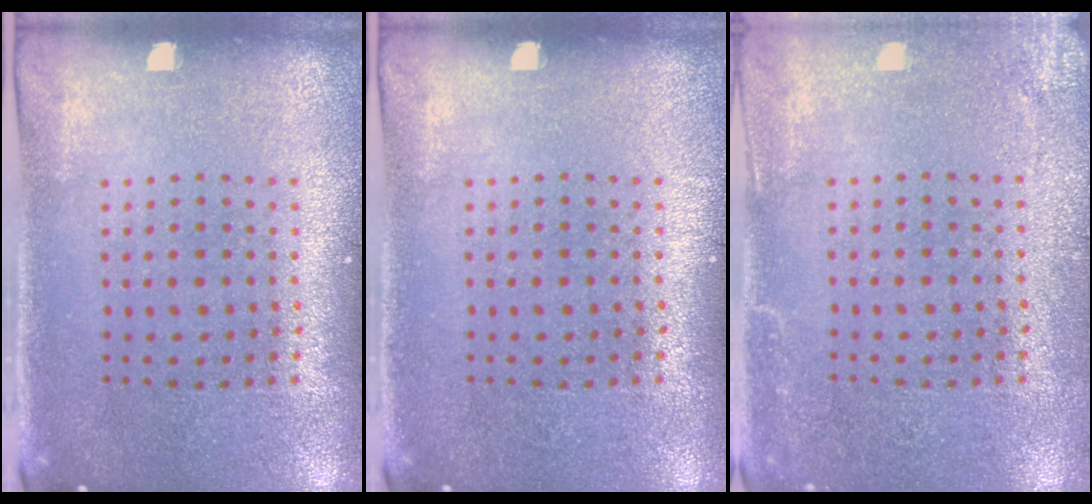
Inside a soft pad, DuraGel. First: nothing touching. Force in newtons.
{"total": 0.0}
{"total": 2.3, "press": 2.3, "slide": 0.3}